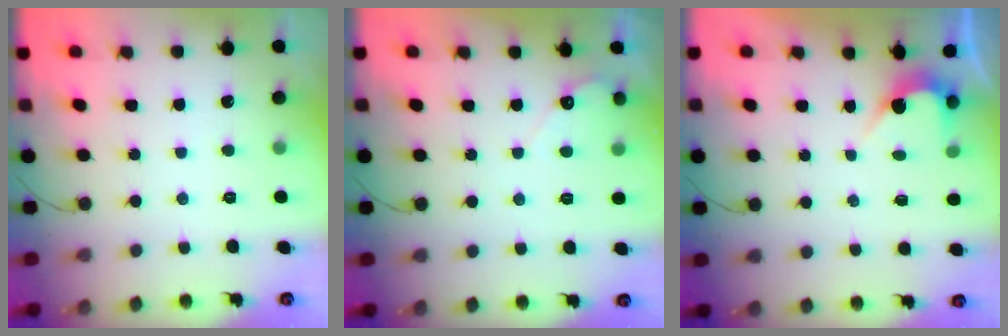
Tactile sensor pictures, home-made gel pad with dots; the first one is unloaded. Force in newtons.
{"total": 3.5, "press": 3.5, "slide": 0.3}
{"total": 2.5, "press": 2.5, "slide": 0.2}